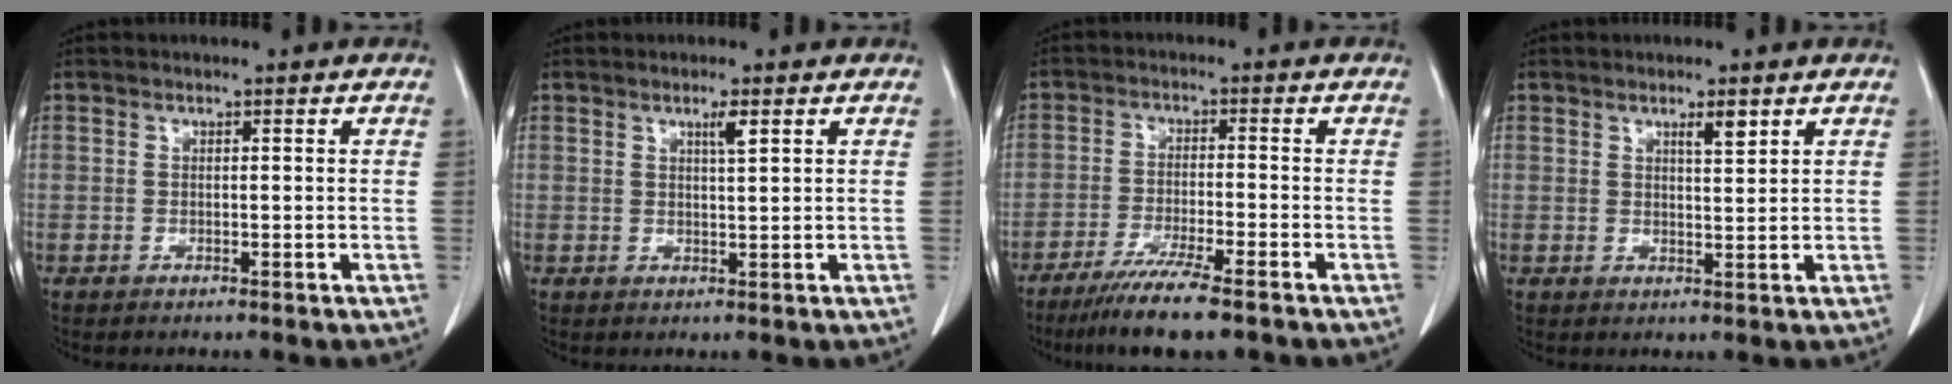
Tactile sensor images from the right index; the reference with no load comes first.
{"total": 2.0, "force": [1.1, 0.0, 1.7], "torque": [-0.031, -0.003, 0.018]}
{"total": 8.7, "force": [-6.5, 0.2, 5.9], "torque": [-0.098, -0.022, -0.107]}
{"total": 2.4, "force": [1.6, 0.3, 1.8], "torque": [-0.033, -0.004, 0.026]}